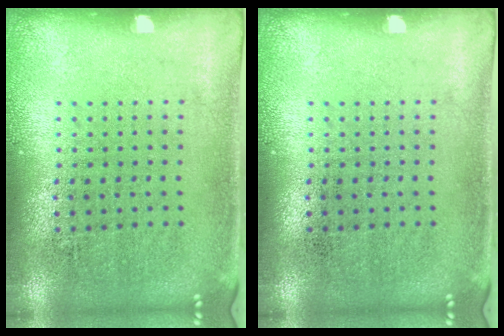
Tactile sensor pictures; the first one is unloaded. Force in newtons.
{"total": 0.0}